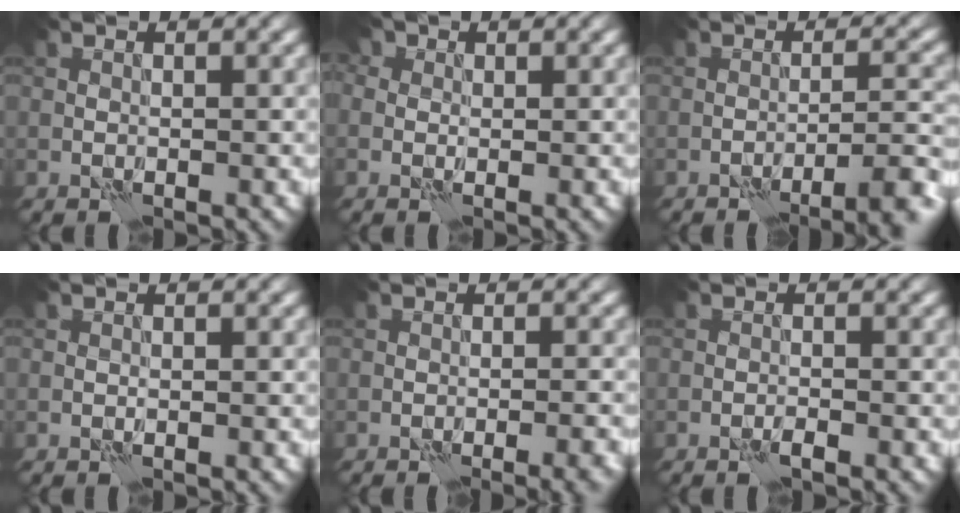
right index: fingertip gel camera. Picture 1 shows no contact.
{"total": 2.2, "force": [1.0, 1.7, 1.0], "torque": [-0.010, 0.010, -0.008]}
{"total": 5.8, "force": [-3.8, 1.1, 4.3], "torque": [-0.056, 0.008, -0.056]}
{"total": 0.0}
{"total": 3.7, "force": [-2.4, 0.8, 2.8], "torque": [-0.032, 0.012, -0.032]}
{"total": 1.2, "force": [-0.8, 0.1, 0.8], "torque": [-0.015, 0.002, -0.016]}